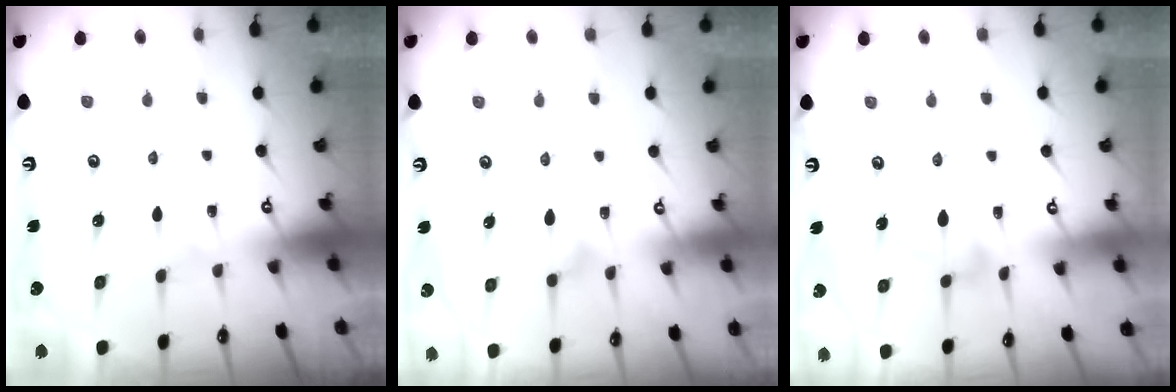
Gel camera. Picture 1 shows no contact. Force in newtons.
{"total": 8.7, "press": 8.7, "slide": 0.4}
{"total": 5.1, "press": 5.1, "slide": 0.3}